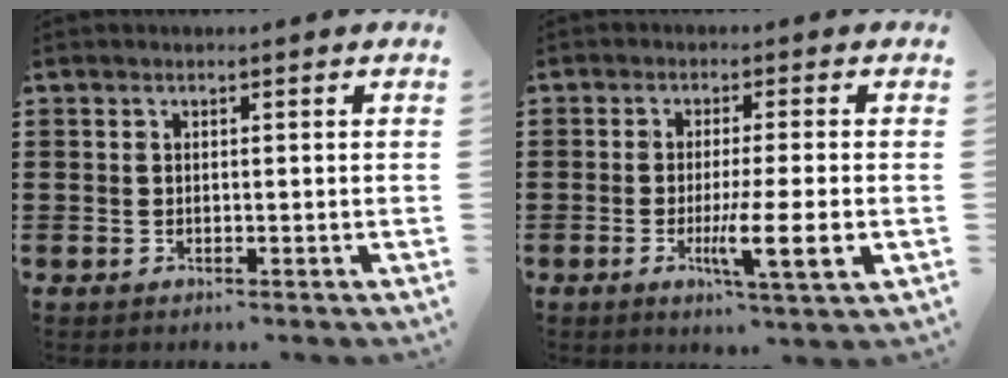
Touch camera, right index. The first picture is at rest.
{"total": 7.1, "force": [-1.6, 0.2, 7.0], "torque": [-0.121, -0.017, -0.027]}